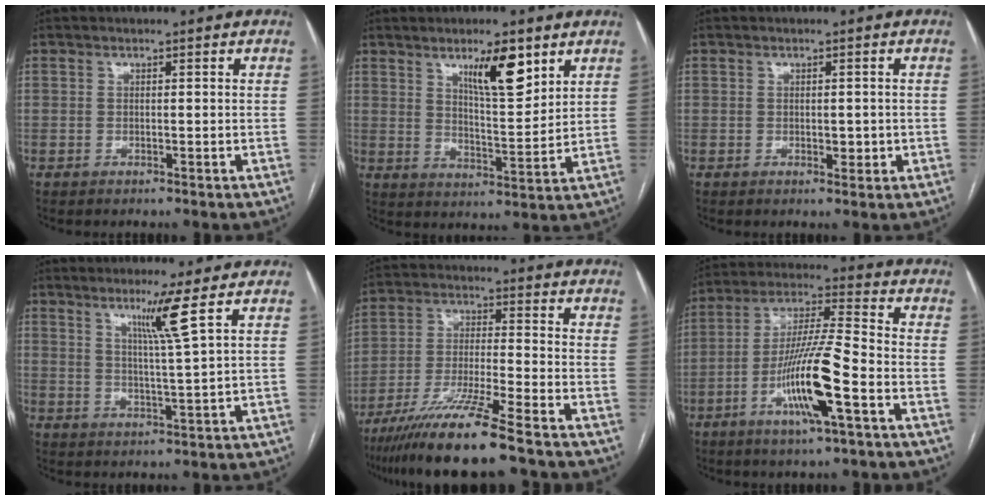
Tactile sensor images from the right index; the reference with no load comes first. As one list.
[{"total": 8.8, "force": [5.2, 1.8, 6.9], "torque": [-0.117, -0.007, 0.089]}, {"total": 1.9, "force": [-0.3, 1.0, 1.6], "torque": [-0.021, 0.001, 0.002]}, {"total": 5.7, "force": [3.0, -2.0, 4.4], "torque": [-0.082, -0.016, 0.059]}, {"total": 13.2, "force": [-9.8, -0.6, 8.8], "torque": [-0.165, -0.034, -0.175]}, {"total": 13.8, "force": [-5.2, 0.6, 12.7], "torque": [-0.245, -0.005, -0.095]}]